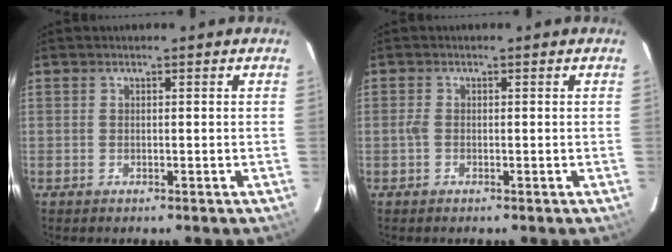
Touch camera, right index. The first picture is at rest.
{"total": 1.2, "force": [-0.3, 0.6, 1.0], "torque": [-0.023, 0.001, -0.008]}